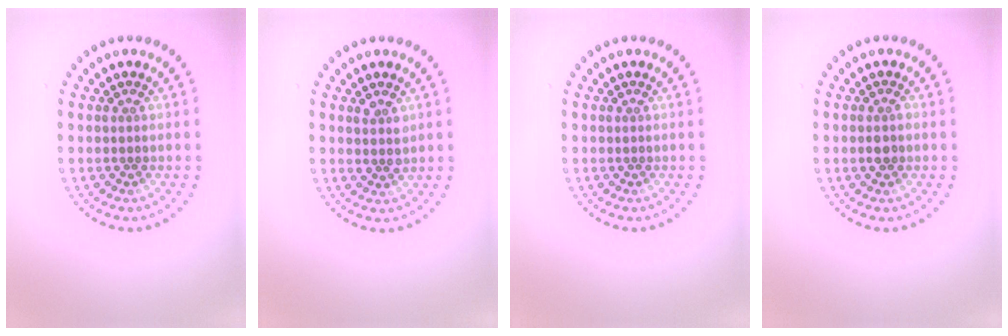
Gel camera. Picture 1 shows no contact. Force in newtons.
{"total": 1.4, "press": 1.3, "slide": 0.5}
{"total": 0.0}
{"total": 1.1, "press": 1.0, "slide": 0.3}